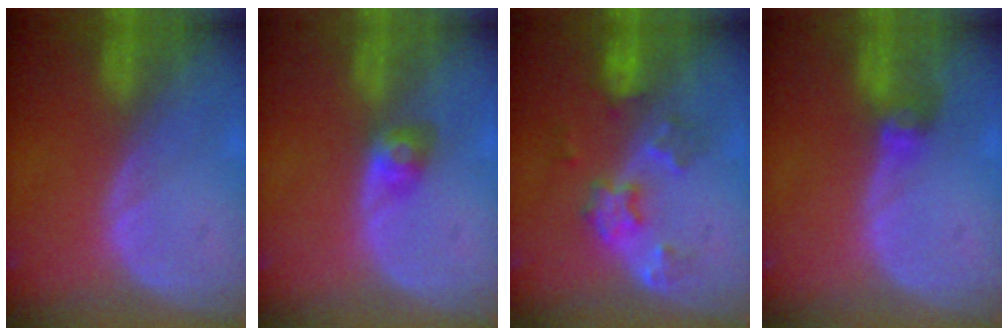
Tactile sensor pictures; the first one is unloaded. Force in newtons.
{"total": 2.8, "press": 2.6, "slide": 1.0}
{"total": 6.0, "press": 5.5, "slide": 2.4}
{"total": 2.7, "press": 2.7, "slide": 0.1}